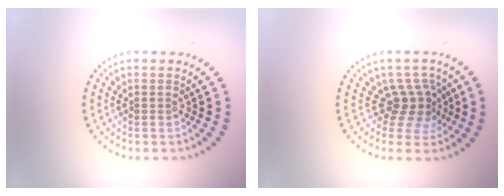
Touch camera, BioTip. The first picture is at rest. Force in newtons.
{"total": 2.9, "press": 2.0, "slide": 2.1}